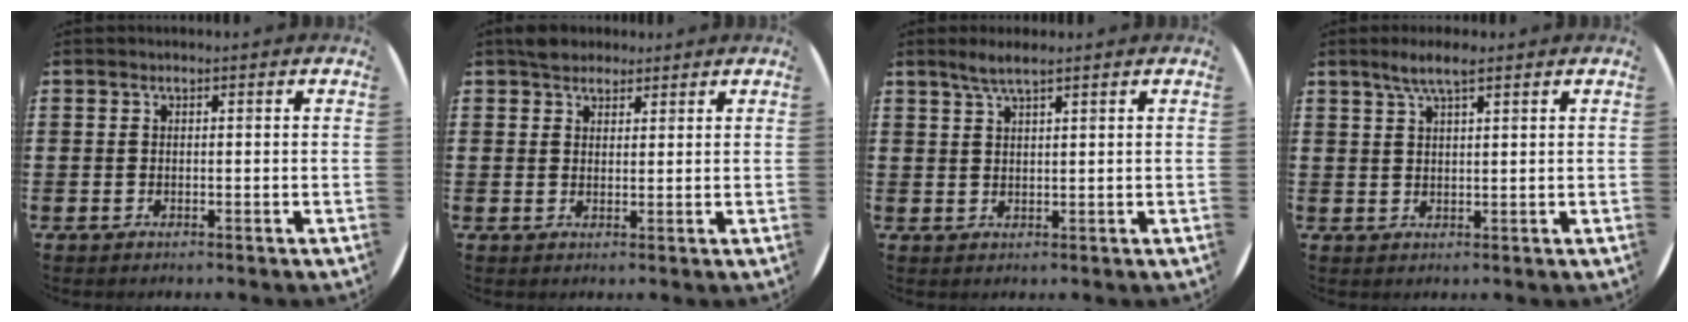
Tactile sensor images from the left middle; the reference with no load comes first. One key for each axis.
{"total": 2.7, "fx": 2.3, "fy": 1.3, "fz": 0.2, "tx": -0.001, "ty": 0.006, "tz": 0.045}
{"total": 2.6, "fx": 2.0, "fy": 0.2, "fz": 1.6, "tx": -0.034, "ty": 0.003, "tz": 0.035}
{"total": 3.6, "fx": 2.6, "fy": 0.6, "fz": 2.5, "tx": -0.052, "ty": 0.006, "tz": 0.045}